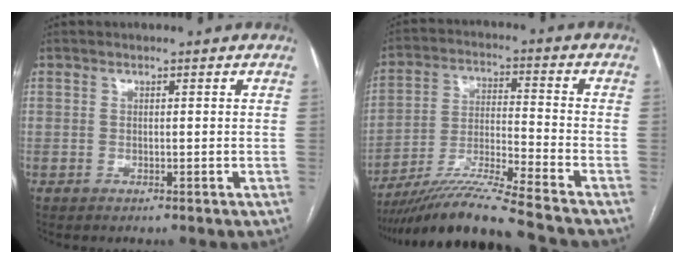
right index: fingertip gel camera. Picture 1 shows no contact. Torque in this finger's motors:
{"motor_torque": [1.10, -1.05, 0.50, 0.15]}